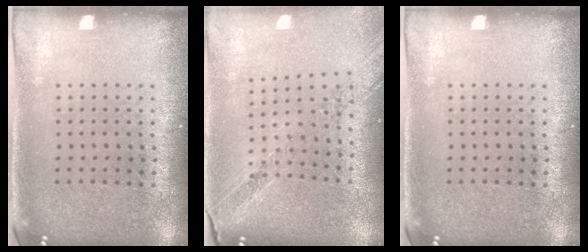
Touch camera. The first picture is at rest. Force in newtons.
{"total": 1.1, "press": 1.1, "slide": 0.1}
{"total": 0.0}